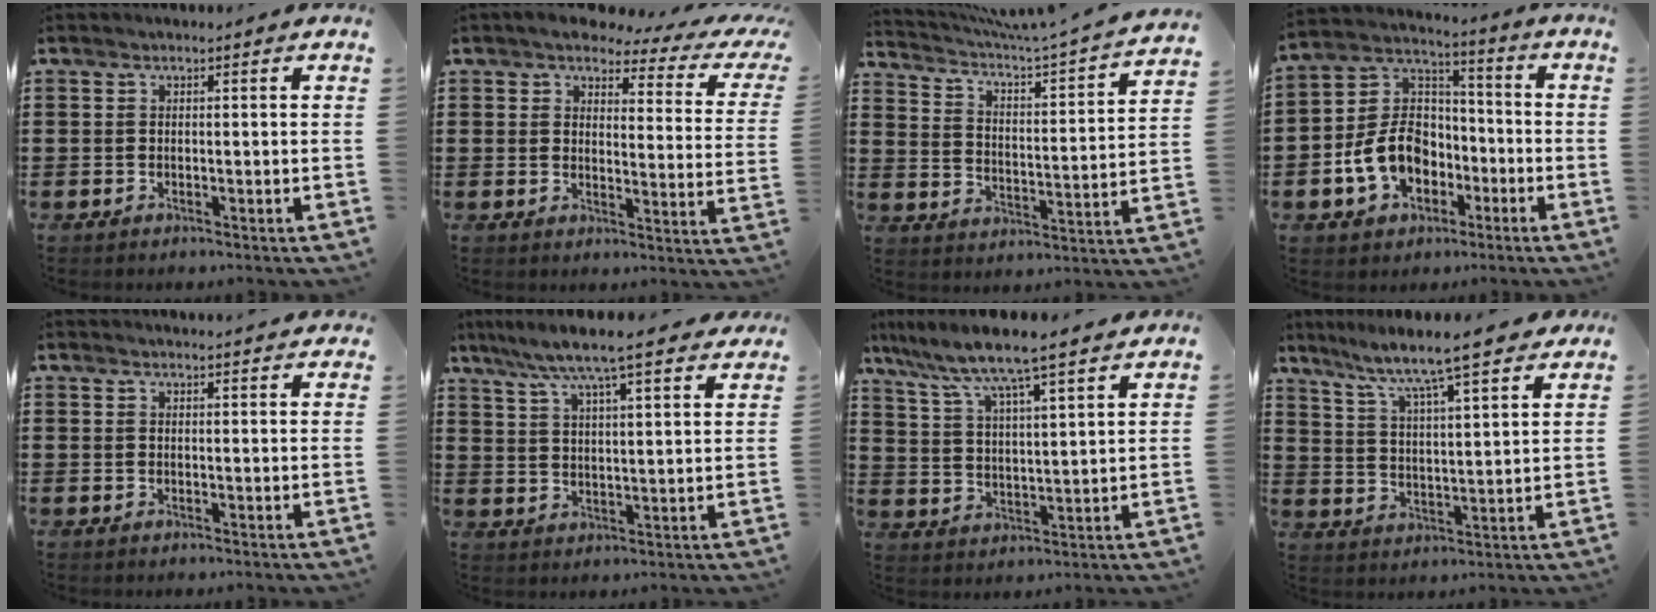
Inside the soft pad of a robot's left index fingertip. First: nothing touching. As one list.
[{"total": 4.5, "force": [3.7, 1.0, 2.3], "torque": [-0.057, -0.020, 0.058]}, {"total": 3.7, "force": [3.1, -0.3, 2.1], "torque": [-0.058, -0.040, 0.040]}, {"total": 10.1, "force": [-3.9, 7.7, 5.2], "torque": [-0.139, 0.022, -0.076]}, {"total": 1.7, "force": [1.7, -0.1, 0.2], "torque": [-0.008, 0.001, 0.033]}, {"total": 7.3, "force": [6.2, 0.1, 3.7], "torque": [-0.096, -0.026, 0.105]}, {"total": 6.4, "force": [5.8, -0.4, 2.6], "torque": [-0.078, -0.039, 0.092]}, {"total": 6.9, "force": [6.1, 0.2, 3.2], "torque": [-0.090, -0.039, 0.098]}]